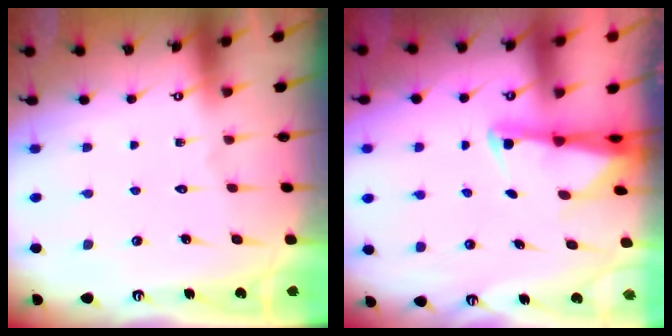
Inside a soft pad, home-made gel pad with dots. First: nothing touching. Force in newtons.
{"total": 2.6, "press": 2.6, "slide": 0.5}